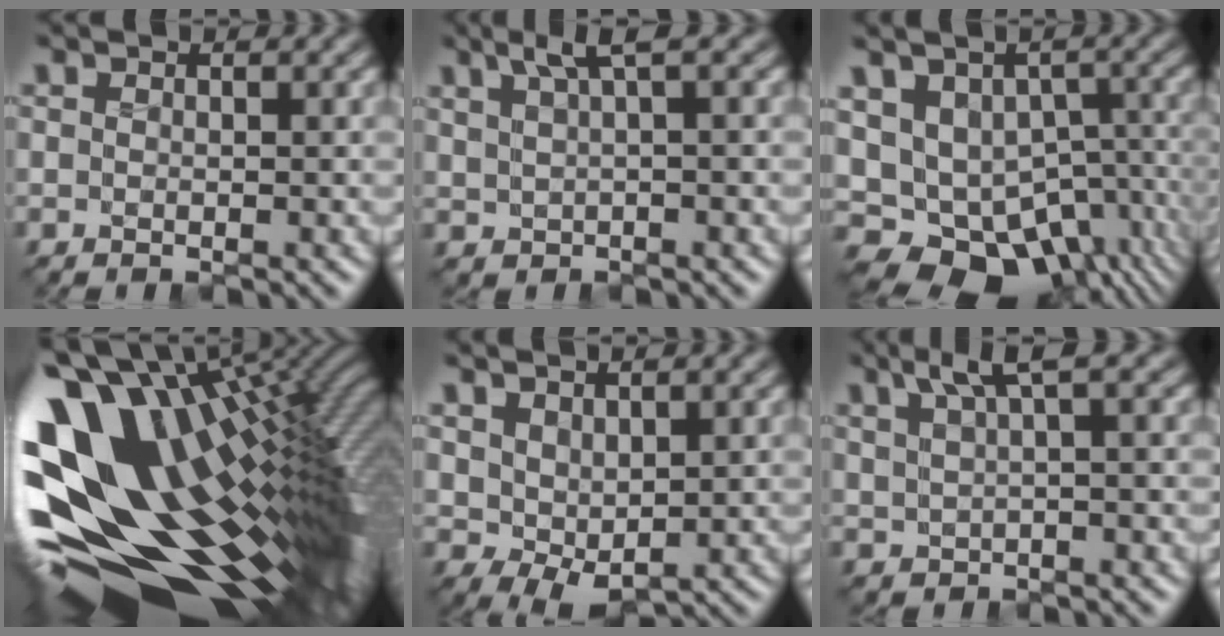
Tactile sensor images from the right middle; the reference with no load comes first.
{"total": 2.7, "force": [1.9, 0.1, 1.9], "torque": [-0.045, 0.011, 0.037]}
{"total": 12.1, "force": [-4.3, 9.0, 6.8], "torque": [-0.126, -0.013, -0.037]}
{"total": 18.4, "force": [0.2, 10.2, 15.4], "torque": [-0.298, -0.056, 0.038]}
{"total": 3.1, "force": [0.9, 2.0, 2.1], "torque": [-0.045, -0.004, 0.024]}
{"total": 3.3, "force": [2.2, 0.3, 2.4], "torque": [-0.054, 0.014, 0.042]}